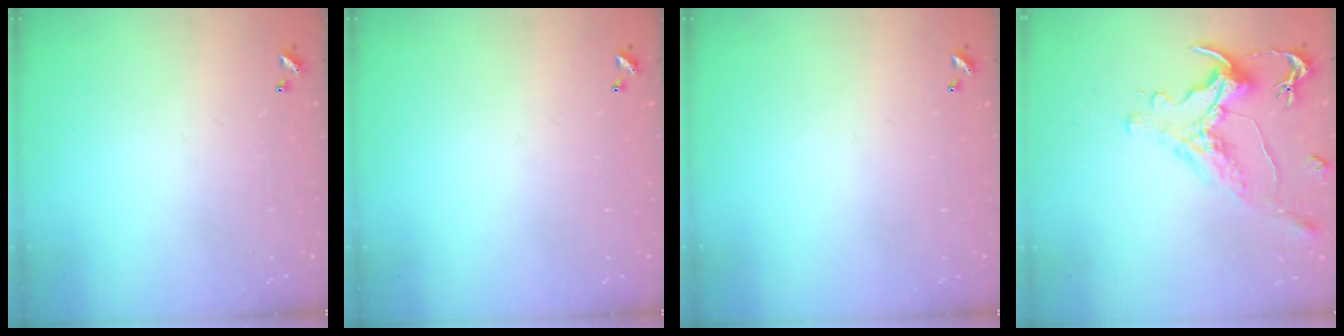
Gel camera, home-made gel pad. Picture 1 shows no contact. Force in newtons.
{"total": 0.0}
{"total": 0.0}
{"total": 1.6, "press": 1.0, "slide": 1.3}